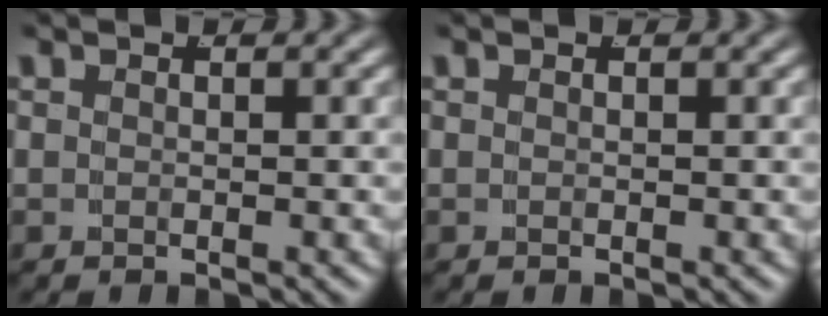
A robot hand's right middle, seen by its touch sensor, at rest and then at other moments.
{"total": 0.0}